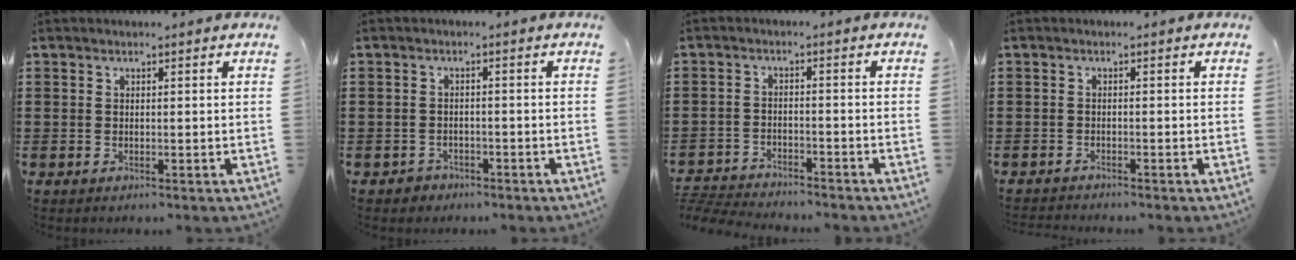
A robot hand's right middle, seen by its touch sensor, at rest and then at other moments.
{"total": 1.5, "force": [-1.3, 0.7, 0.0], "torque": [-0.005, 0.003, -0.030]}
{"total": 4.4, "force": [-4.4, 0.3, 0.2], "torque": [-0.018, -0.002, -0.096]}
{"total": 1.0, "force": [-1.0, 0.0, 0.0], "torque": [-0.003, 0.000, -0.020]}